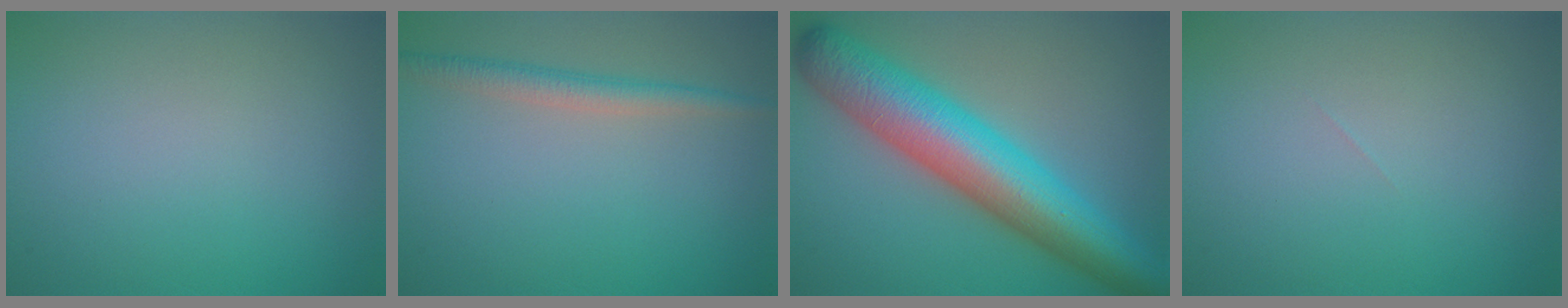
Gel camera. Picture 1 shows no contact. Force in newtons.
{"total": 2.4, "press": 2.4, "slide": 0.1}
{"total": 11.0, "press": 11.0, "slide": 0.2}
{"total": 0.0}